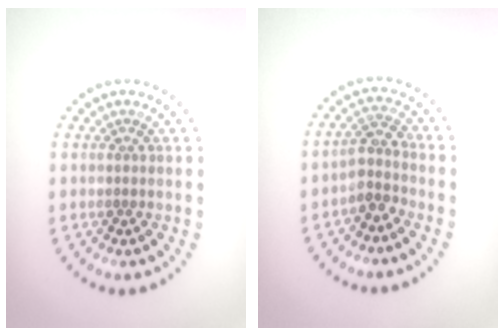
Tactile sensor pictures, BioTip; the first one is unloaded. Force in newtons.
{"total": 2.3, "press": 1.9, "slide": 1.3}